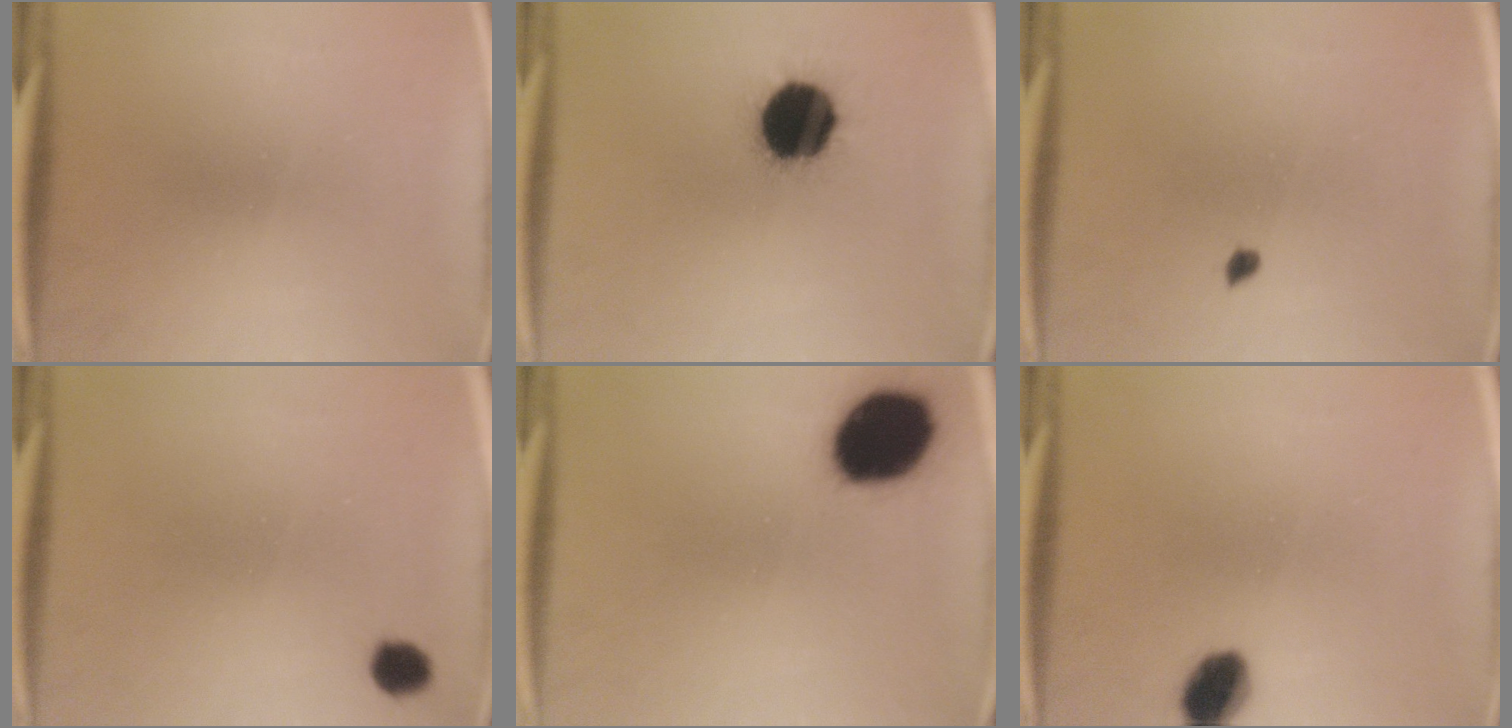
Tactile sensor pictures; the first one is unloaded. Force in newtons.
{"total": 16.7}
{"total": 1.1}
{"total": 3.1}
{"total": 18.3}
{"total": 6.4}